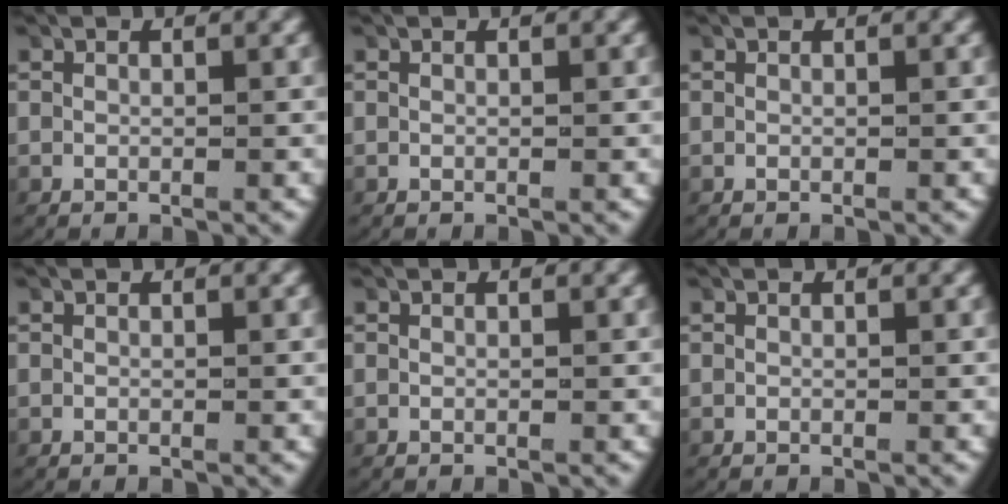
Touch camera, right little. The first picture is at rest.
{"total": 0.0}
{"total": 0.0}
{"total": 0.0}
{"total": 0.0}
{"total": 0.0}